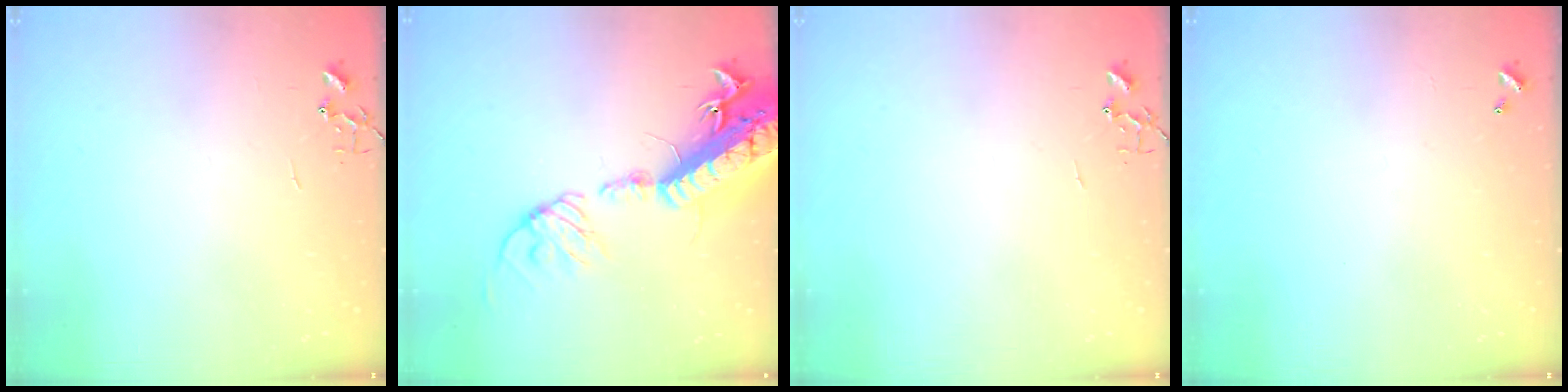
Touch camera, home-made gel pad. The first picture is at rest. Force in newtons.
{"total": 23.1, "press": 22.6, "slide": 4.7}
{"total": 0.0}
{"total": 0.0}